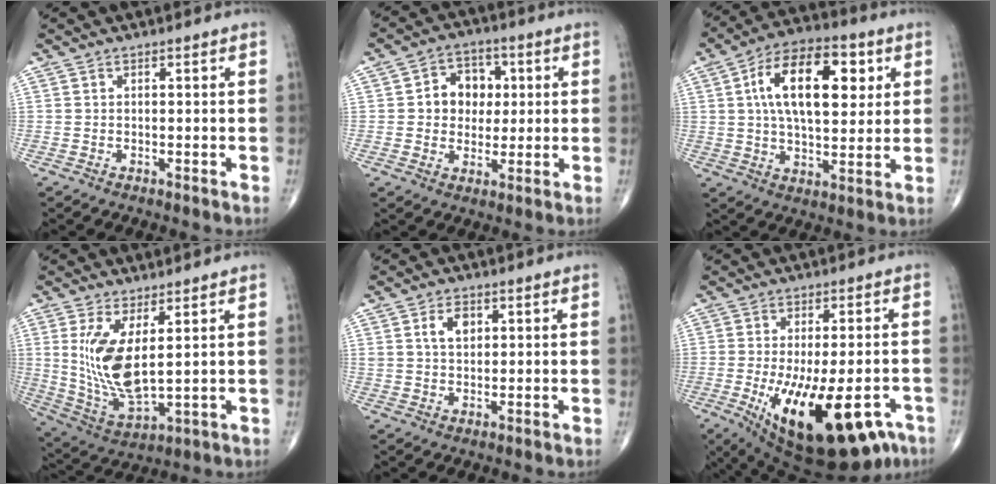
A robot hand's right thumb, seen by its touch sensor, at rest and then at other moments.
{"total": 8.8, "force": [1.2, 7.2, 4.9], "torque": [-0.025, 0.008, 0.014]}
{"total": 18.1, "force": [4.7, 9.1, 14.9], "torque": [-0.221, 0.005, 0.072]}
{"total": 12.5, "force": [2.8, 4.9, 11.2], "torque": [-0.226, -0.031, 0.072]}
{"total": 4.3, "force": [1.6, 2.7, 2.9], "torque": [-0.040, -0.004, 0.029]}
{"total": 21.9, "force": [-9.4, 8.9, 17.7], "torque": [-0.245, -0.010, -0.123]}